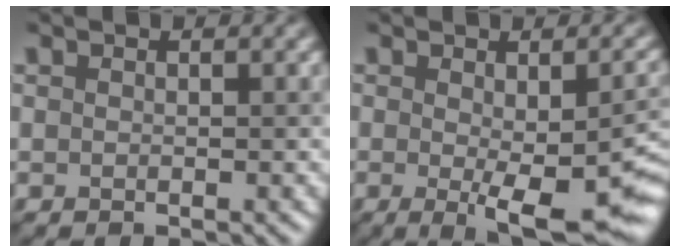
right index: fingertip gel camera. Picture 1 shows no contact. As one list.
[{"total": 8.6, "force": [-1.7, 2.8, 8.0], "torque": [-0.114, -0.027, -0.010]}]